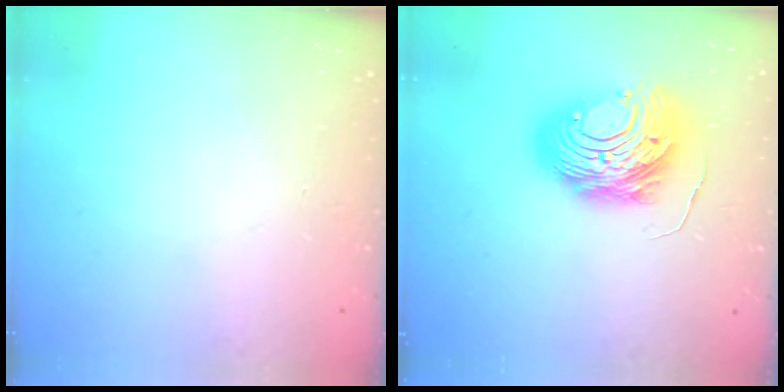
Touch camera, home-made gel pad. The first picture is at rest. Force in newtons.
{"total": 15.5, "press": 15.4, "slide": 1.3}